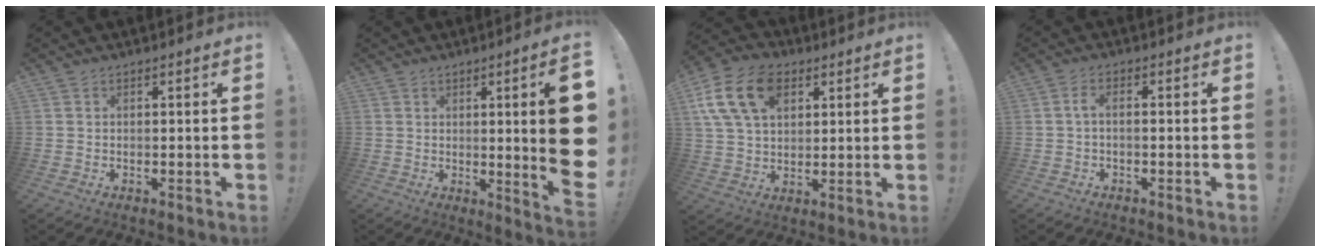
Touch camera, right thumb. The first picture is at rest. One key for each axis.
{"total": 13.3, "fx": 1.4, "fy": 0.3, "fz": 13.3, "tx": -0.177, "ty": -0.031, "tz": 0.018}
{"total": 16.5, "fx": 6.9, "fy": 11.1, "fz": 10.1, "tx": -0.185, "ty": -0.017, "tz": 0.131}
{"total": 2.7, "fx": -1.0, "fy": 0.6, "fz": 2.4, "tx": -0.048, "ty": 0.003, "tz": -0.020}